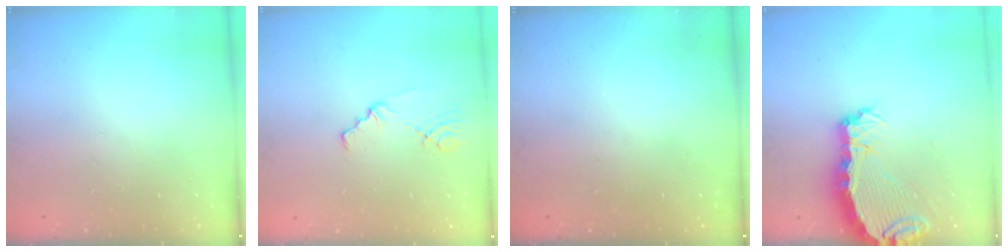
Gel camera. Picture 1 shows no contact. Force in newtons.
{"total": 1.1, "press": 1.1, "slide": 0.2}
{"total": 0.0}
{"total": 6.9, "press": 6.9, "slide": 0.6}